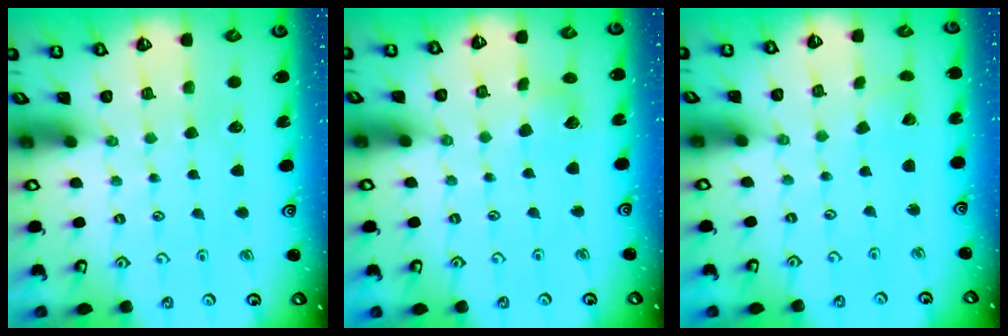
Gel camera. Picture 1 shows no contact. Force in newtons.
{"total": 6.6, "press": 6.6, "slide": 0.8}
{"total": 2.8, "press": 2.8, "slide": 0.1}